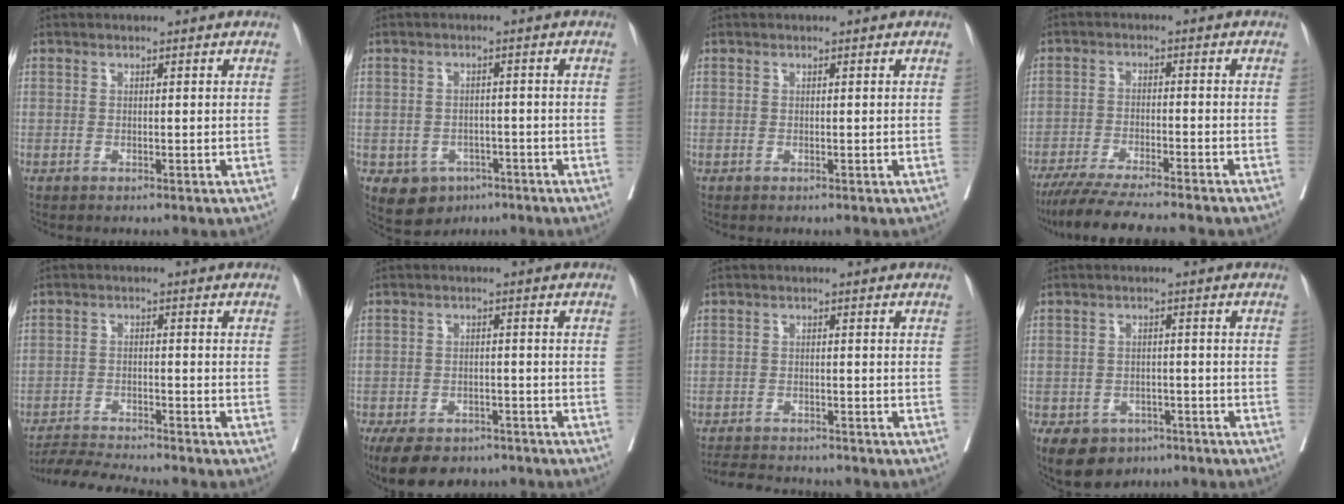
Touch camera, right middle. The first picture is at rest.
{"total": 5.8, "force": [-3.2, 4.5, 1.8], "torque": [-0.030, 0.002, -0.039]}
{"total": 0.0}
{"total": 13.3, "force": [-11.5, 0.1, 6.6], "torque": [-0.092, -0.034, -0.179]}
{"total": 7.7, "force": [-7.2, -1.2, 2.5], "torque": [-0.042, -0.018, -0.126]}
{"total": 11.4, "force": [-8.6, 5.5, 4.9], "torque": [-0.092, -0.007, -0.125]}
{"total": 7.4, "force": [-7.1, 0.9, 2.1], "torque": [-0.033, -0.007, -0.108]}
{"total": 8.5, "force": [-5.5, 5.8, 2.9], "torque": [-0.059, -0.001, -0.080]}